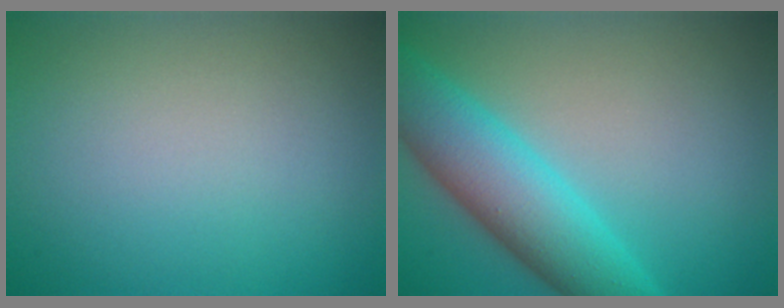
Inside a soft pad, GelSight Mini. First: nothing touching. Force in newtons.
{"total": 7.4, "press": 7.4, "slide": 0.3}